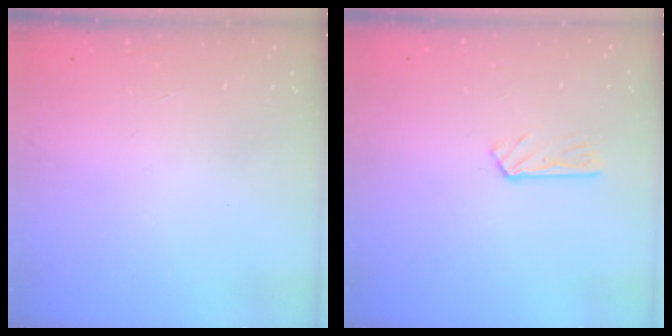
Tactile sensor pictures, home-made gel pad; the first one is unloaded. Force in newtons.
{"total": 3.8, "press": 3.8, "slide": 0.2}